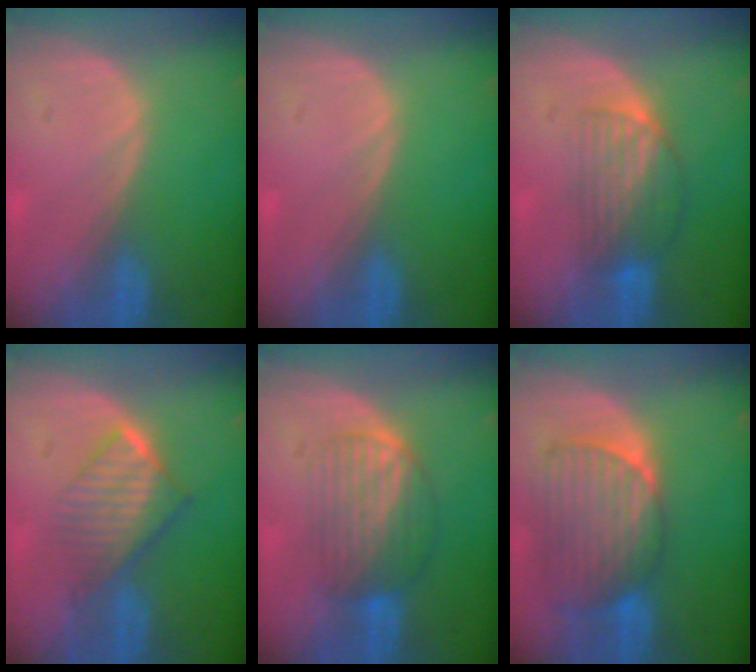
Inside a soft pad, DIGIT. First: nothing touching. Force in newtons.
{"total": 0.0}
{"total": 6.6, "press": 5.7, "slide": 3.4}
{"total": 6.7, "press": 6.1, "slide": 2.9}
{"total": 6.5, "press": 6.3, "slide": 1.7}
{"total": 8.9, "press": 8.3, "slide": 3.1}